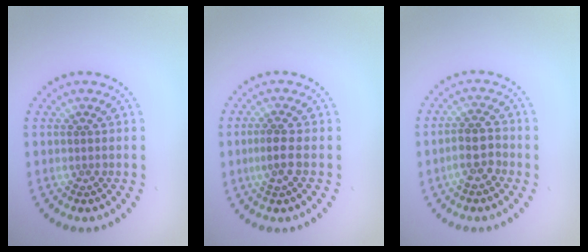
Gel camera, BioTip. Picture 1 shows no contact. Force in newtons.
{"total": 2.0, "press": 1.8, "slide": 0.7}
{"total": 2.7, "press": 2.5, "slide": 0.9}